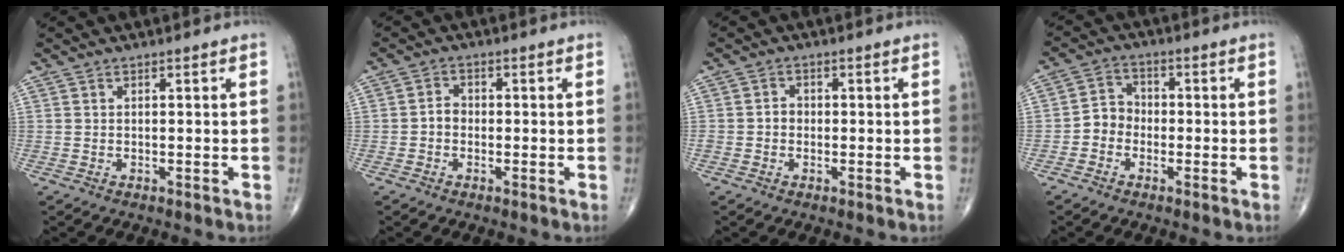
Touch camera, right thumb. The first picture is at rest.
{"total": 2.4, "force": [-0.7, 2.0, 1.3], "torque": [-0.011, 0.009, -0.019]}
{"total": 1.9, "force": [-0.5, 1.7, 0.9], "torque": [-0.002, 0.007, -0.012]}
{"total": 4.7, "force": [-1.6, 4.0, 1.8], "torque": [-0.012, 0.020, -0.044]}